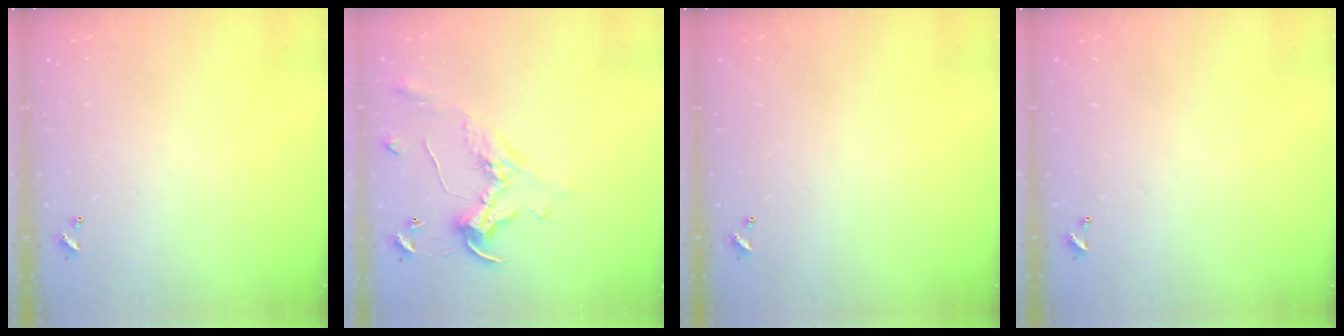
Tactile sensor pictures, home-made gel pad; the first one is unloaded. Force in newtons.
{"total": 0.8, "press": 0.5, "slide": 0.6}
{"total": 0.0}
{"total": 0.0}